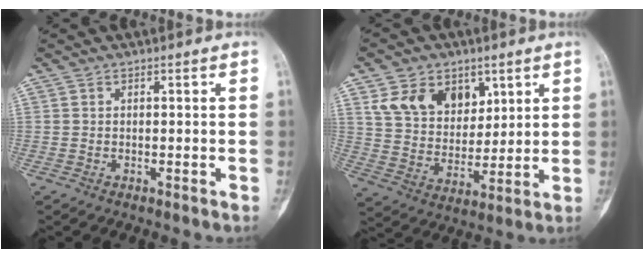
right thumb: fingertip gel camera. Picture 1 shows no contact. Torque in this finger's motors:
{"motor_torque": [-0.70, 2.04, 0.45, -0.22, 0.31]}